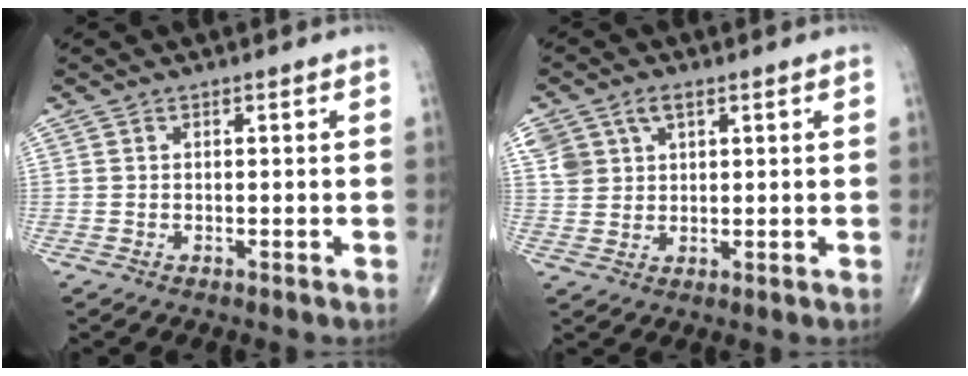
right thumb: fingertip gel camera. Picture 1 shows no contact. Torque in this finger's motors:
{"motor_torque": [-0.14, 0.44, 0.65, 0.59, 0.01]}